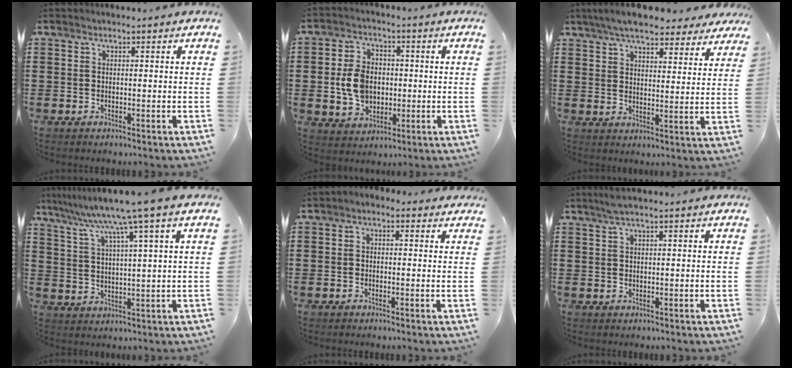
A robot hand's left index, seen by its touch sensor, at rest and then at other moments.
{"total": 7.5, "force": [-0.3, 5.5, 5.0], "torque": [-0.113, 0.006, -0.010]}
{"total": 6.9, "force": [6.3, 1.2, 2.7], "torque": [-0.066, -0.014, 0.115]}
{"total": 8.1, "force": [5.9, -0.9, 5.4], "torque": [-0.126, -0.033, 0.094]}
{"total": 1.1, "force": [-0.6, 0.7, 0.6], "torque": [-0.013, 0.004, -0.013]}
{"total": 1.9, "force": [1.2, 0.0, 1.5], "torque": [-0.031, 0.000, 0.022]}